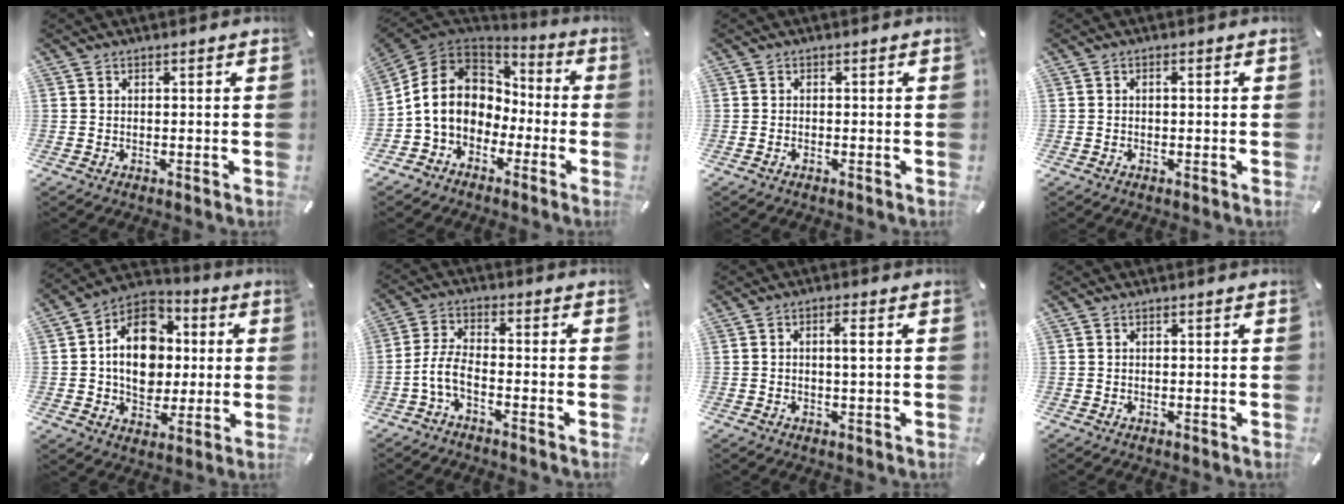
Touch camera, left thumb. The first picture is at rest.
{"total": 12.5, "force": [-1.4, 11.1, 5.6], "torque": [-0.140, 0.018, -0.023]}
{"total": 0.7, "force": [-0.6, 0.2, 0.3], "torque": [-0.008, -0.002, -0.010]}
{"total": 0.8, "force": [-0.2, 0.3, 0.7], "torque": [-0.015, 0.001, -0.005]}
{"total": 15.6, "force": [0.0, 12.6, 9.2], "torque": [-0.165, 0.008, 0.001]}
{"total": 6.1, "force": [-3.0, 2.4, 4.7], "torque": [-0.112, -0.001, -0.060]}
{"total": 2.8, "force": [0.2, 0.6, 2.7], "torque": [-0.053, 0.005, 0.000]}
{"total": 0.0}